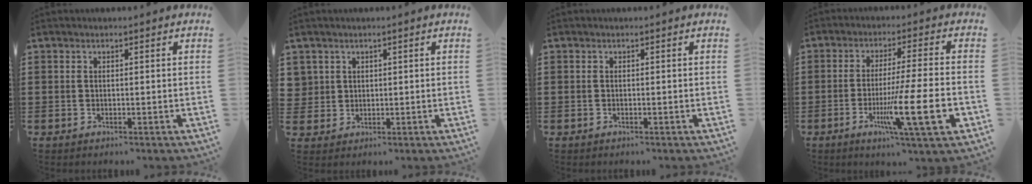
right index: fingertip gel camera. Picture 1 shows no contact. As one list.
[{"total": 2.2, "force": [1.1, 1.9, 0.1], "torque": [-0.014, 0.007, 0.021]}, {"total": 0.0}, {"total": 13.3, "force": [-4.1, 1.1, 12.6], "torque": [-0.231, -0.013, -0.072]}]